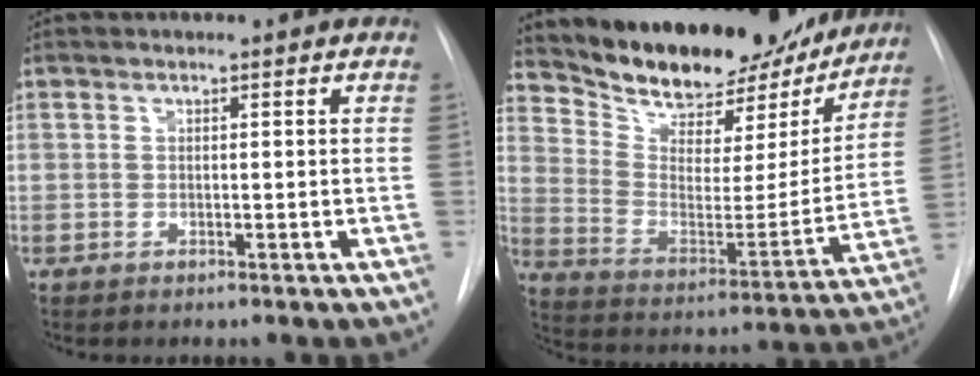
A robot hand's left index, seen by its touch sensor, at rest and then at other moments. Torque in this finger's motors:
{"motor_torque": [0.42, -0.70, 0.98, 0.16]}